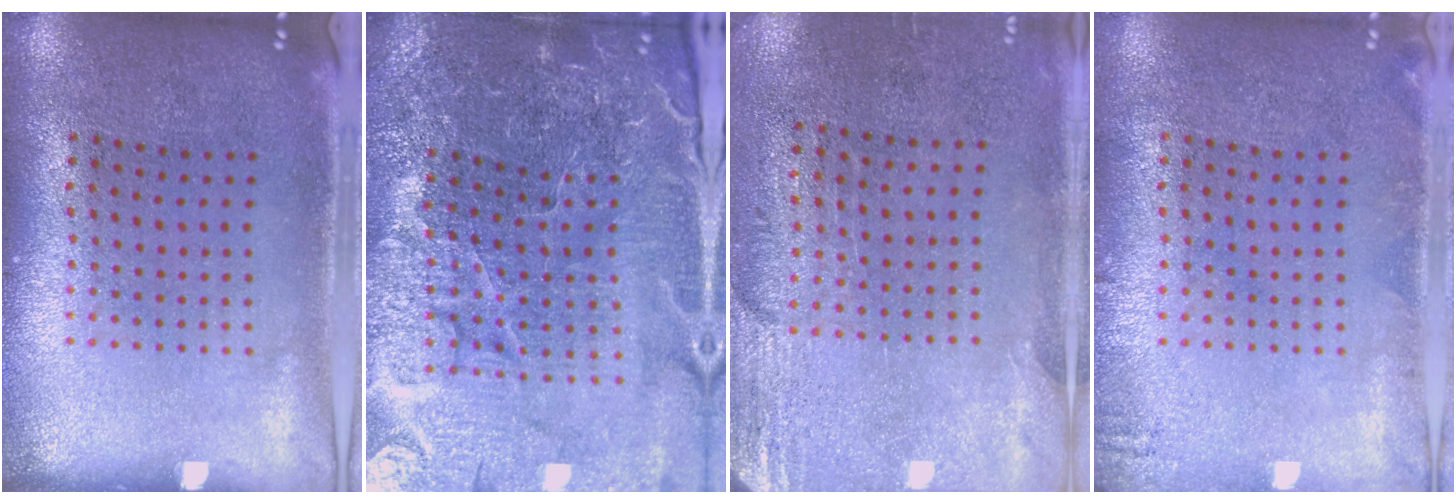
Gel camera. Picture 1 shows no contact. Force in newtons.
{"total": 5.3, "press": 5.0, "slide": 1.8}
{"total": 2.8, "press": 2.4, "slide": 1.3}
{"total": 1.0, "press": 1.0, "slide": 0.2}